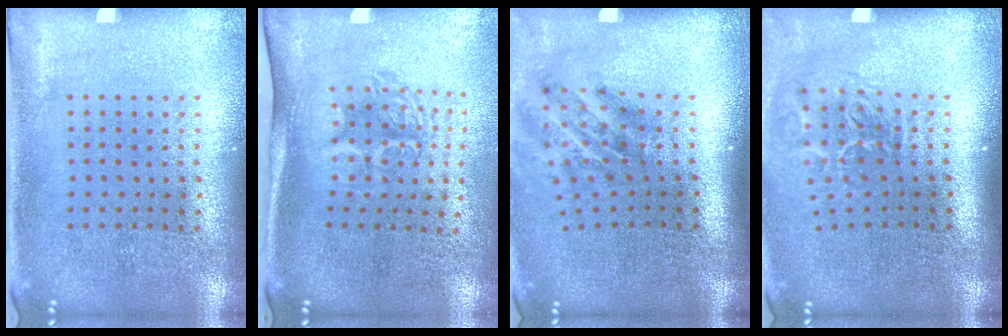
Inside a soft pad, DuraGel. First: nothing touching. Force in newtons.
{"total": 1.7, "press": 1.3, "slide": 1.1}
{"total": 1.9, "press": 1.2, "slide": 1.5}
{"total": 2.0, "press": 1.3, "slide": 1.5}